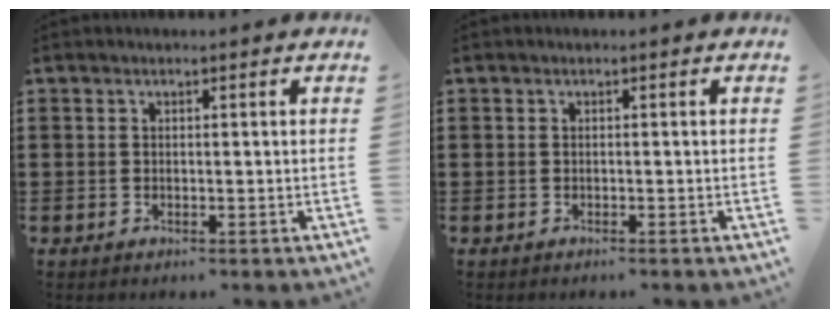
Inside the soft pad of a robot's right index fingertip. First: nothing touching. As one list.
[{"total": 0.0}]